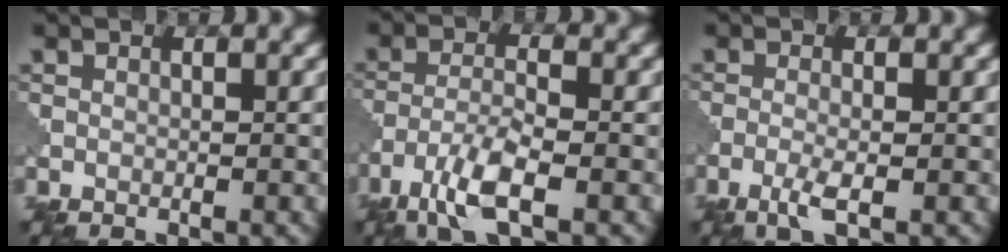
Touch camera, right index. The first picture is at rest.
{"total": 4.7, "force": [-2.9, 1.0, 3.6], "torque": [-0.078, -0.004, -0.065]}
{"total": 2.2, "force": [-1.0, 0.4, 1.9], "torque": [-0.043, -0.001, -0.025]}